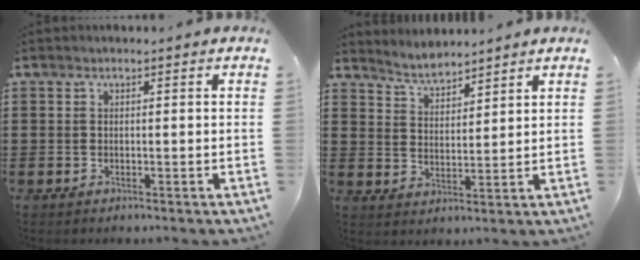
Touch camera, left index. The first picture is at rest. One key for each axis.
{"total": 3.8, "fx": 3.8, "fy": 0.5, "fz": 0.3, "tx": -0.019, "ty": -0.012, "tz": 0.069}